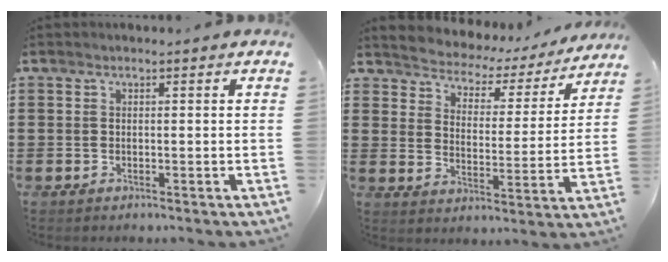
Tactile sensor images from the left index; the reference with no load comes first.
{"total": 2.9, "force": [2.7, 0.8, -0.1], "torque": [-0.021, -0.032, 0.036]}